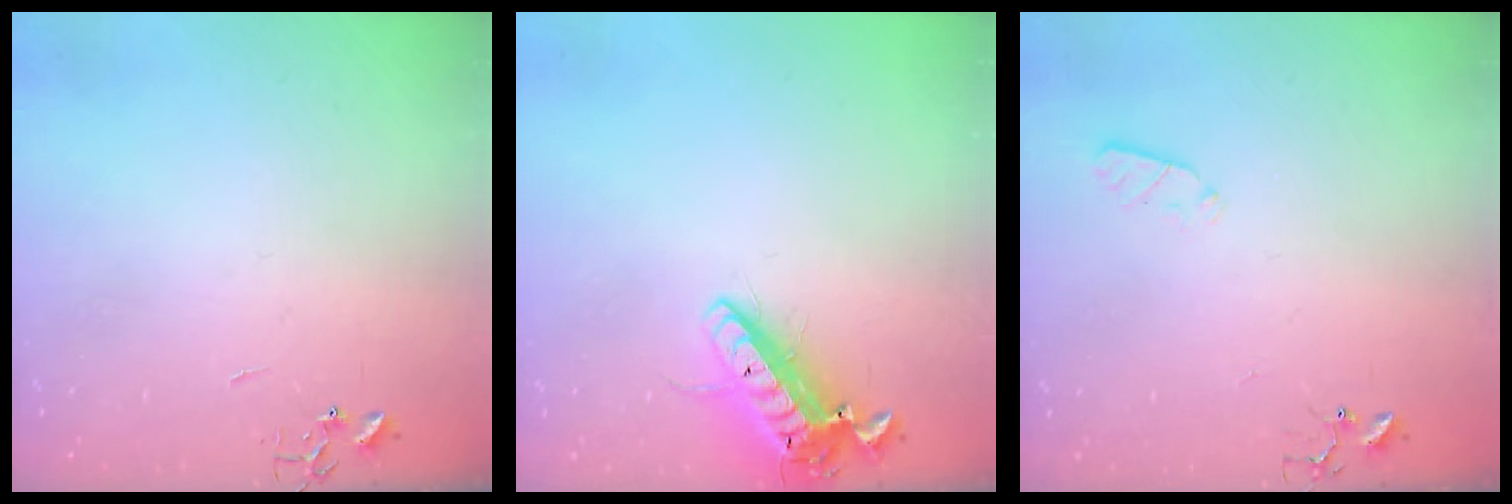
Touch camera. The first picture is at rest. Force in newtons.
{"total": 14.7, "press": 14.4, "slide": 2.9}
{"total": 3.5, "press": 3.4, "slide": 0.5}